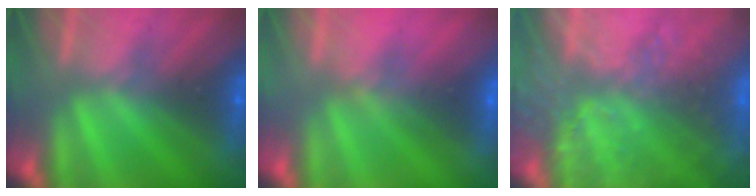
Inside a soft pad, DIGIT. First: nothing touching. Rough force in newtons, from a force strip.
{"total": 2.9}
{"total": 7.2}